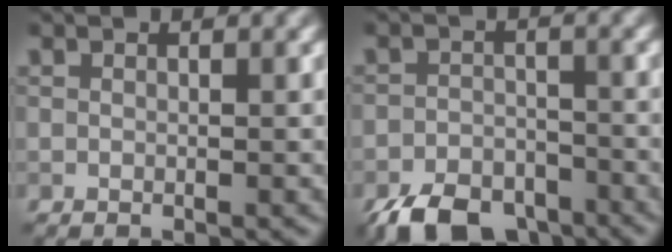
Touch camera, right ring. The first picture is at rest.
{"total": 6.5, "force": [-4.8, 3.3, 2.9], "torque": [-0.047, -0.011, -0.085]}